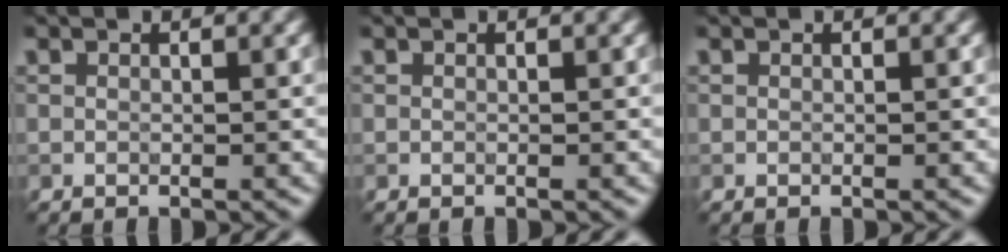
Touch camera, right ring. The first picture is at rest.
{"total": 0.0}
{"total": 0.0}